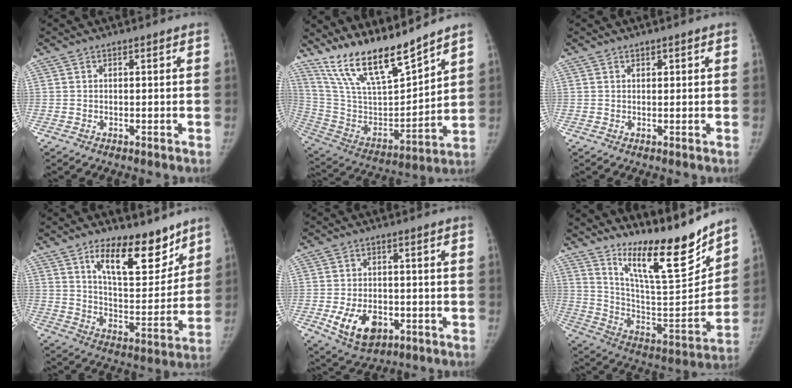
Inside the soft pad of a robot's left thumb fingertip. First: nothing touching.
{"total": 18.3, "force": [15.5, 3.3, 9.0], "torque": [-0.139, -0.087, 0.300]}
{"total": 0.8, "force": [0.5, 0.5, 0.3], "torque": [0.003, -0.003, 0.007]}
{"total": 15.7, "force": [10.4, 6.7, 9.7], "torque": [-0.099, -0.080, 0.175]}
{"total": 9.4, "force": [-3.1, 6.2, 6.3], "torque": [-0.096, 0.005, -0.038]}
{"total": 19.9, "force": [16.2, 3.2, 11.1], "torque": [-0.132, -0.122, 0.280]}